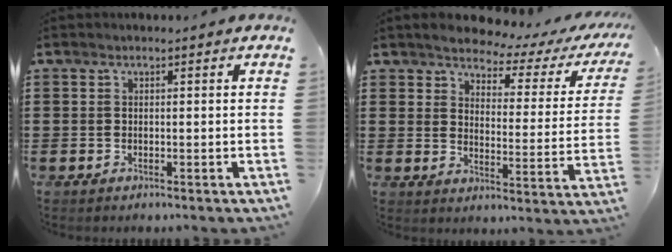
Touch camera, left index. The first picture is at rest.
{"total": 3.6, "force": [3.5, 0.7, 0.8], "torque": [-0.034, -0.030, 0.052]}